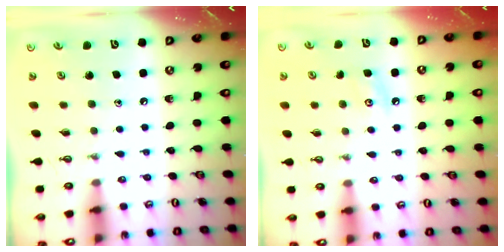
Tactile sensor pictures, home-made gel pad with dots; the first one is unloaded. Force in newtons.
{"total": 5.3, "press": 5.2, "slide": 0.8}